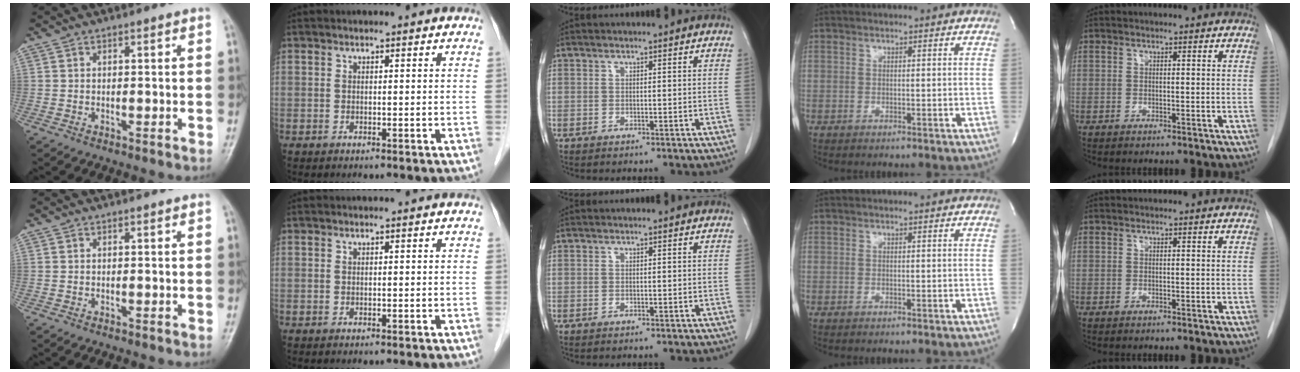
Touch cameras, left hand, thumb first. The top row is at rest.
{}